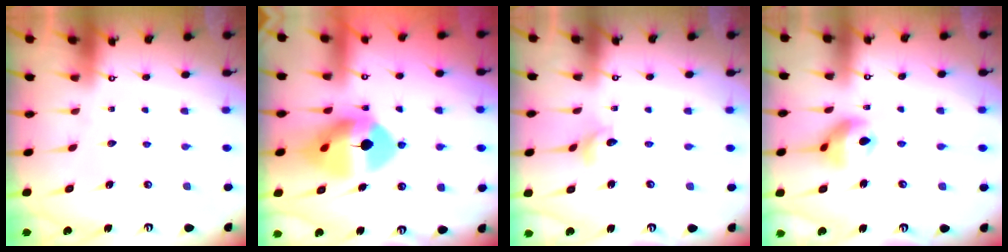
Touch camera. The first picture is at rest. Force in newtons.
{"total": 12.2, "press": 12.1, "slide": 1.7}
{"total": 3.3, "press": 3.3, "slide": 0.3}
{"total": 10.7, "press": 10.6, "slide": 1.5}